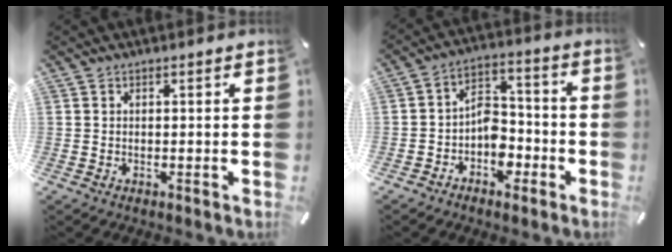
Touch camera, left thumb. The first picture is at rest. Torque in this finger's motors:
{"motor_torque": [0.20, 0.72, -0.01, 0.11, 0.04]}